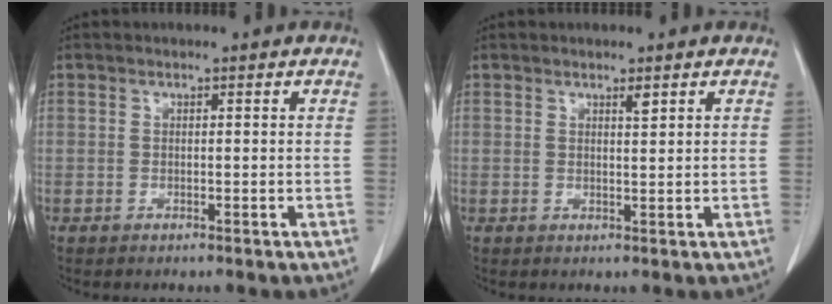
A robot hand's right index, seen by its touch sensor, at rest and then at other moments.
{"total": 1.0, "force": [0.7, 0.1, 0.7], "torque": [-0.015, -0.006, 0.012]}